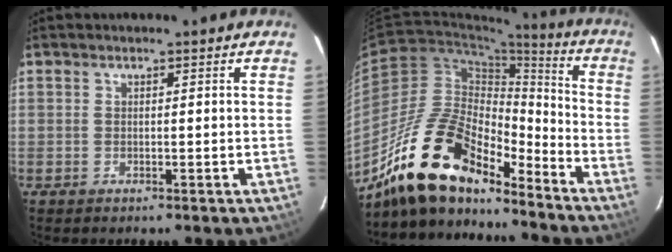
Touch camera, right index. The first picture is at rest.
{"total": 19.8, "force": [-15.9, 7.0, 9.5], "torque": [-0.173, 0.010, -0.285]}